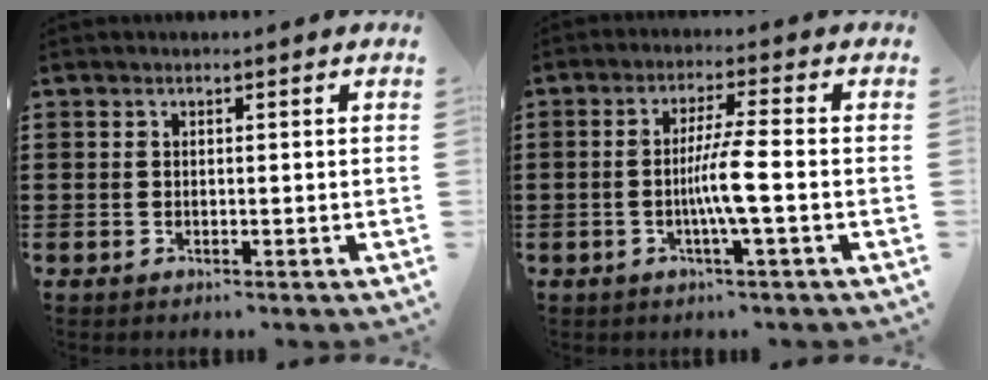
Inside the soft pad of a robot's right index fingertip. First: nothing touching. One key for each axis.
{"total": 5.5, "fx": -1.3, "fy": -0.4, "fz": 5.4, "tx": -0.101, "ty": -0.010, "tz": -0.029}